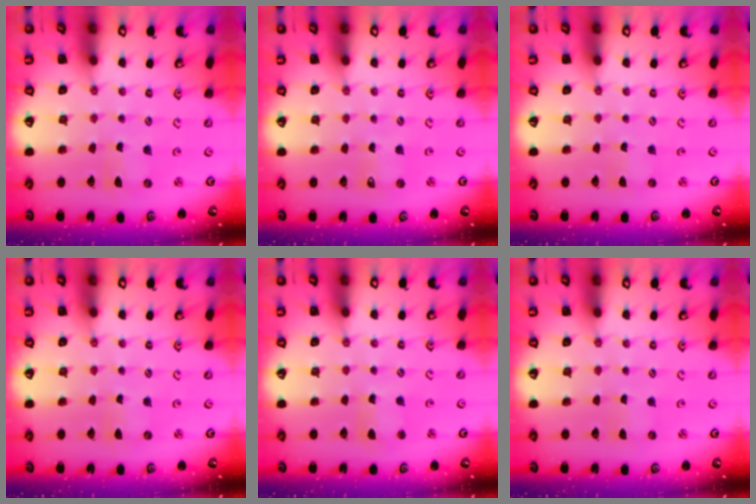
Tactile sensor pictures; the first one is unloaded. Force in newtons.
{"total": 1.2, "press": 1.2, "slide": 0.1}
{"total": 0.0}
{"total": 0.0}
{"total": 2.7, "press": 2.7, "slide": 0.3}
{"total": 0.0}